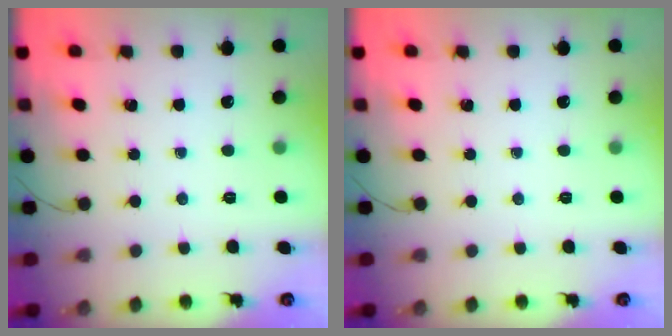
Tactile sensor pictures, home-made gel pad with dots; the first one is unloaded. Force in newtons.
{"total": 0.0}